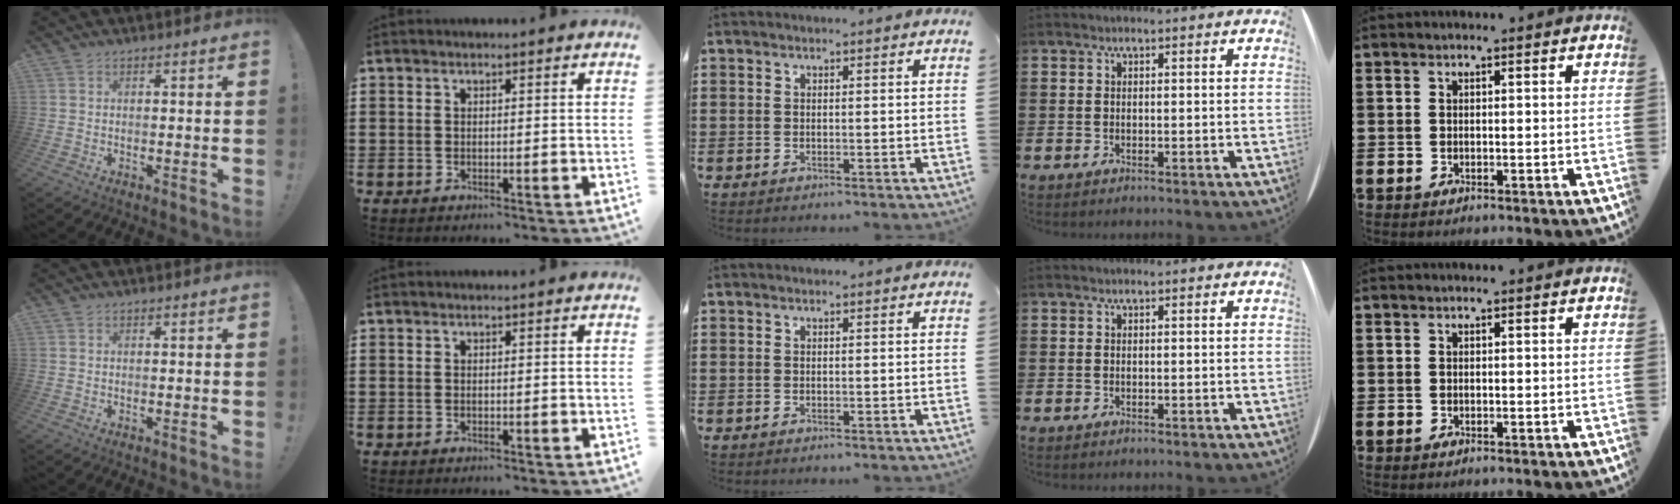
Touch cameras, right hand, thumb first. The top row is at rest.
{}